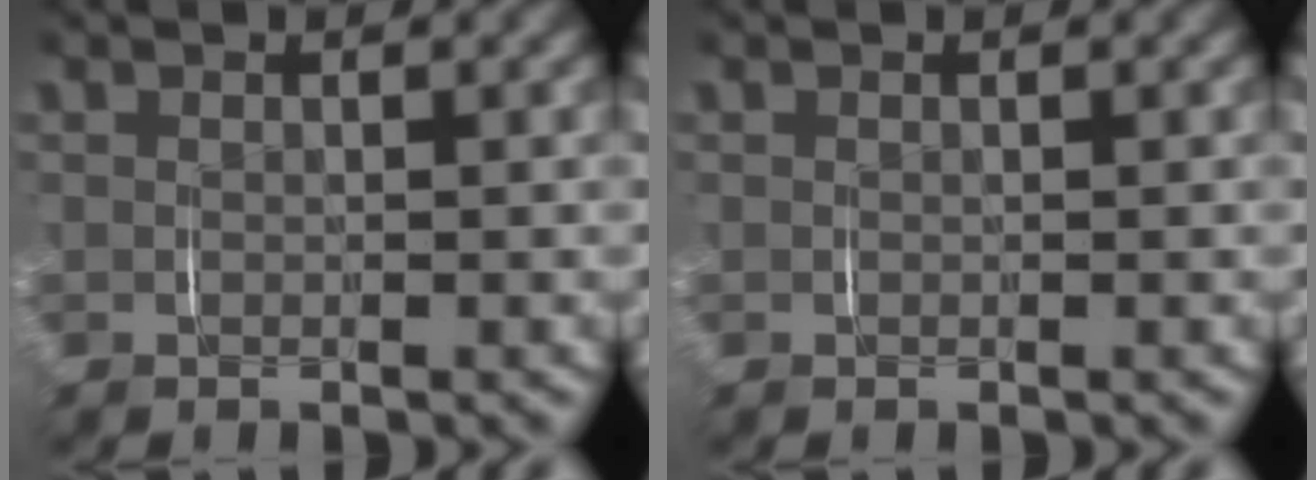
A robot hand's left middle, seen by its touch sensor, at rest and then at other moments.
{"total": 0.0}